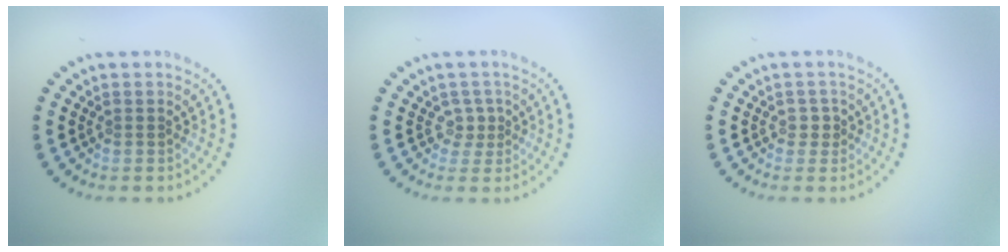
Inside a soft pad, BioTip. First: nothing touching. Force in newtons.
{"total": 1.5, "press": 1.0, "slide": 1.2}
{"total": 1.0, "press": 0.9, "slide": 0.5}